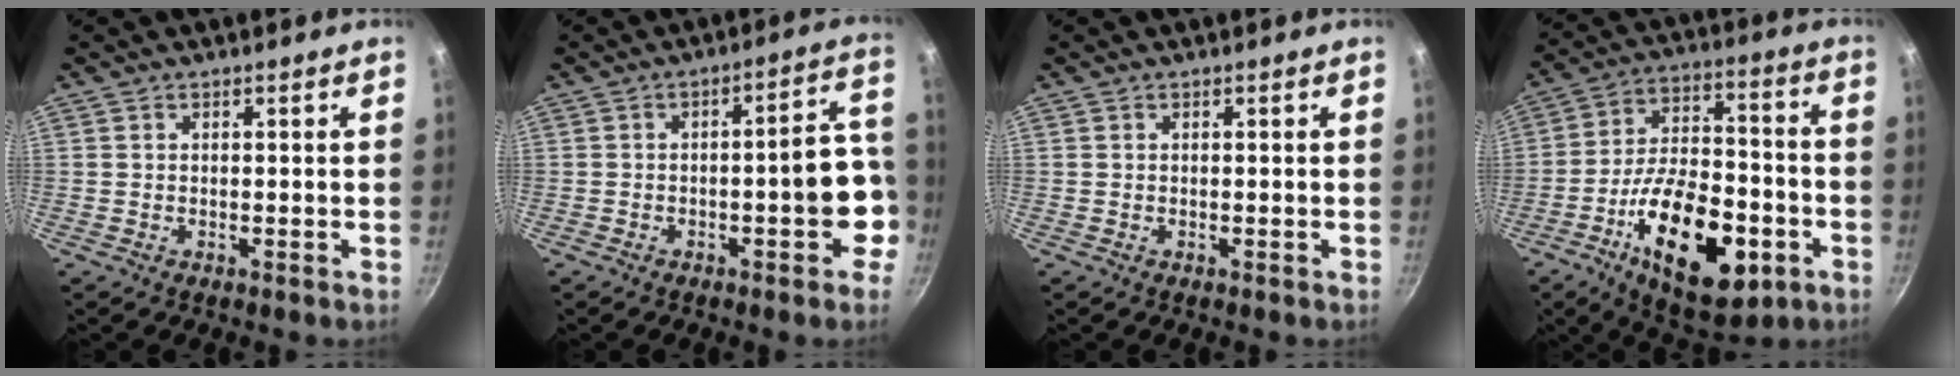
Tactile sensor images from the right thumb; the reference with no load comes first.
{"total": 9.7, "force": [-2.7, 3.6, 8.6], "torque": [-0.082, 0.045, -0.035]}
{"total": 0.0}
{"total": 23.0, "force": [-8.7, 11.2, 18.1], "torque": [-0.263, 0.037, -0.131]}